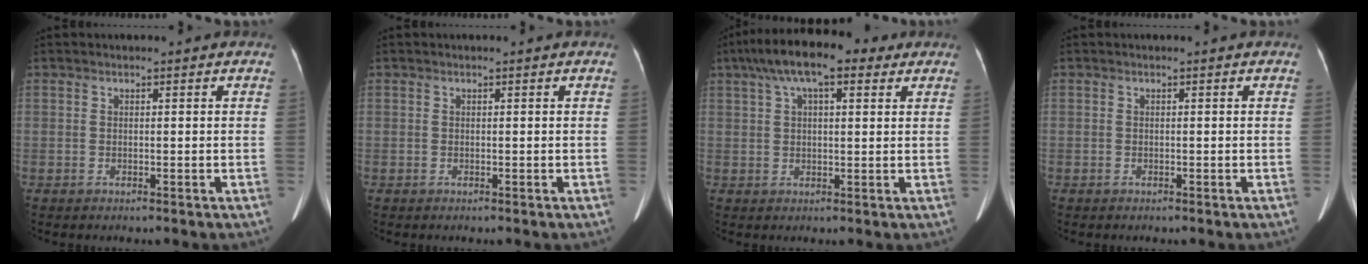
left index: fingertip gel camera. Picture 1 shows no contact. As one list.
[{"total": 0.0}, {"total": 11.4, "force": [6.8, 3.8, 8.4], "torque": [-0.149, 0.048, 0.110]}, {"total": 0.0}]